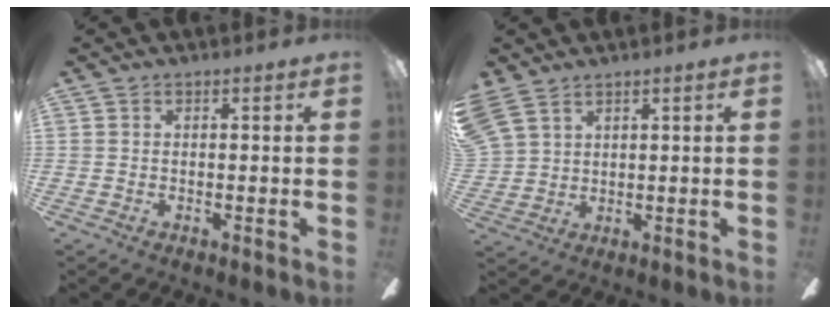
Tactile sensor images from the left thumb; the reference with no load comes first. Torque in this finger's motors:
{"motor_torque": [2.91, 2.09, 2.06, -0.71, 0.41]}